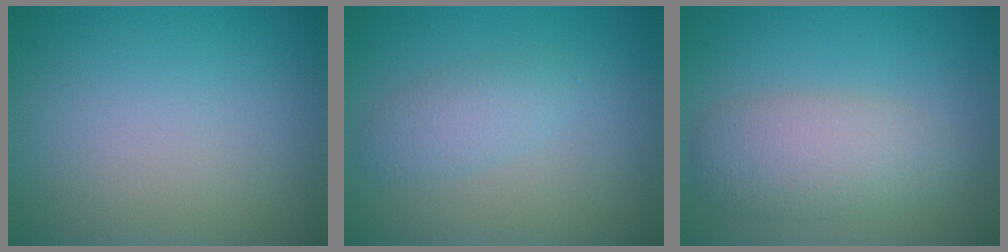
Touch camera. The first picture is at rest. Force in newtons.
{"total": 2.2, "press": 2.2, "slide": 0.1}
{"total": 4.6, "press": 4.5, "slide": 0.3}